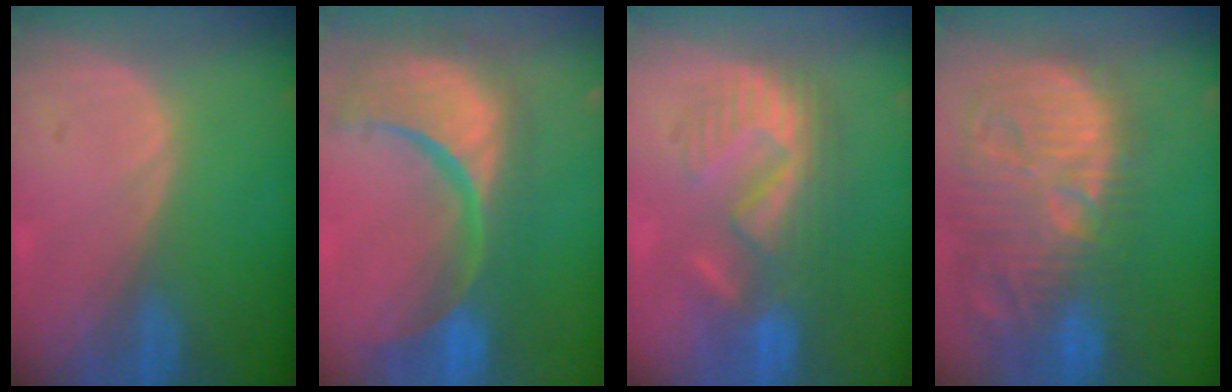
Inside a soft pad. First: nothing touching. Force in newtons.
{"total": 15.4, "press": 12.2, "slide": 9.5}
{"total": 8.7, "press": 8.6, "slide": 1.4}
{"total": 15.5, "press": 13.5, "slide": 7.6}